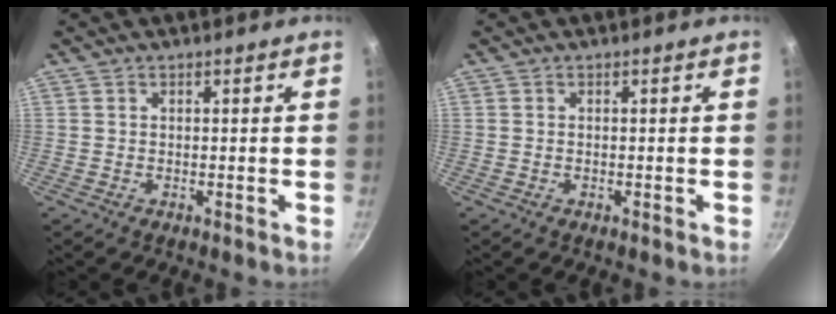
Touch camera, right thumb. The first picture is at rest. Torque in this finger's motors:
{"motor_torque": [1.10, 0.93, 0.51, -0.80, 0.06]}